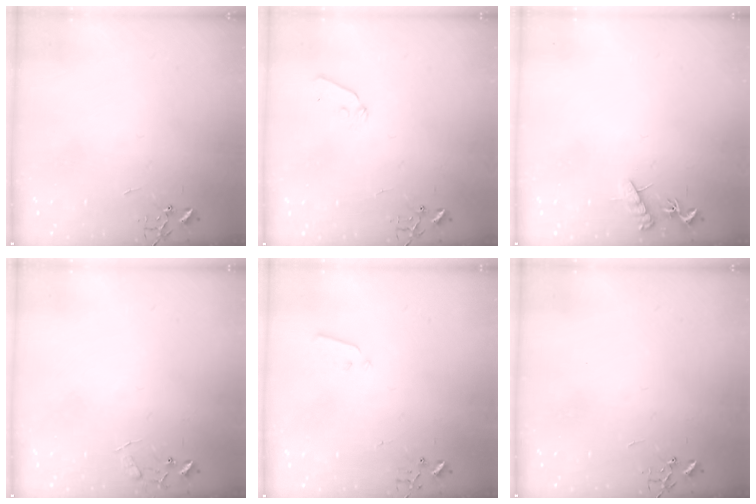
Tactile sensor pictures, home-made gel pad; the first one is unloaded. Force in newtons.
{"total": 4.9, "press": 4.8, "slide": 0.7}
{"total": 8.1, "press": 8.1, "slide": 0.6}
{"total": 8.0, "press": 8.0, "slide": 0.5}
{"total": 3.2, "press": 3.2, "slide": 0.1}
{"total": 0.0}